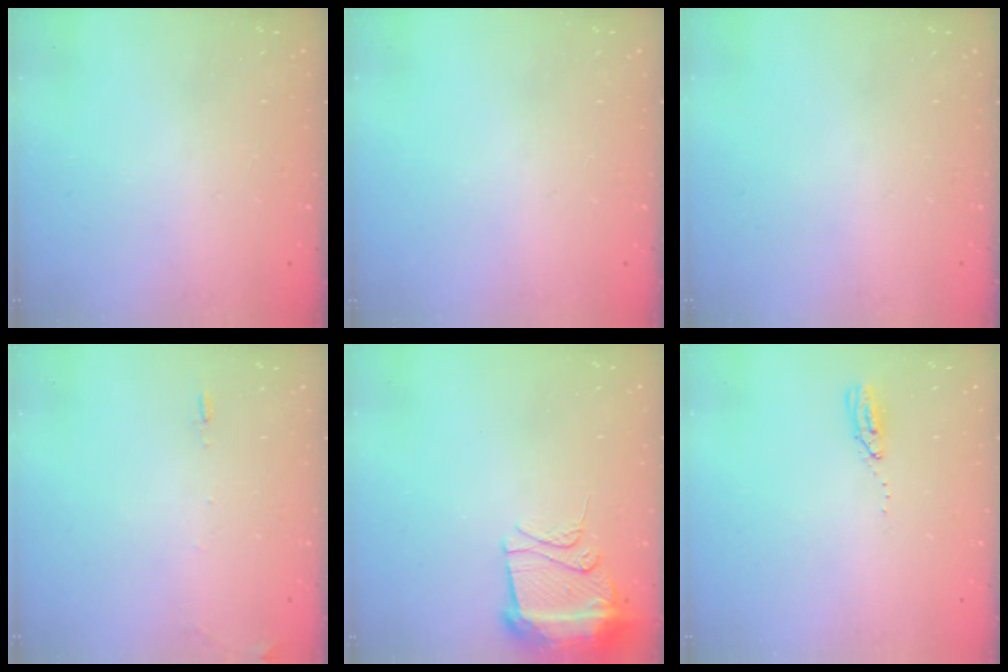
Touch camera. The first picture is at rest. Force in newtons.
{"total": 0.0}
{"total": 0.0}
{"total": 5.6, "press": 5.3, "slide": 1.8}
{"total": 10.8, "press": 10.7, "slide": 1.1}
{"total": 3.6, "press": 3.5, "slide": 0.3}